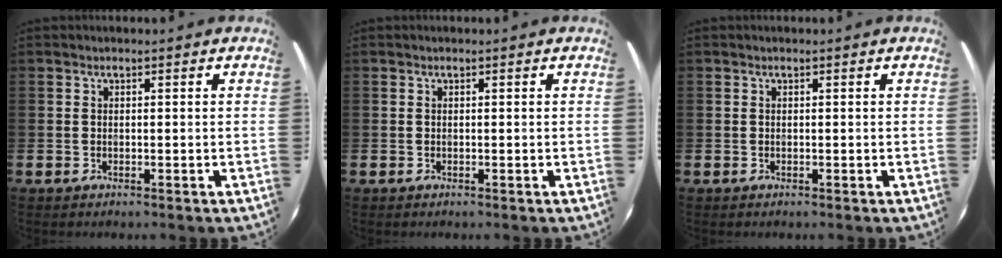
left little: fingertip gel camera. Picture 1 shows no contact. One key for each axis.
{"total": 0.0}
{"total": 0.0}